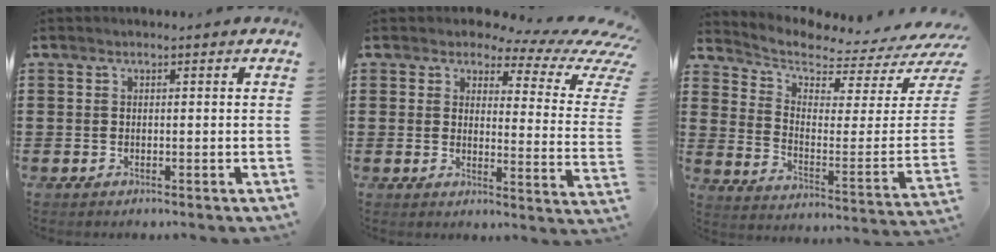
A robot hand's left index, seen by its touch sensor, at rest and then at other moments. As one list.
[{"total": 4.8, "force": [3.3, 1.9, 3.0], "torque": [-0.060, -0.018, 0.050]}, {"total": 4.2, "force": [3.9, 0.9, 1.5], "torque": [-0.048, -0.053, 0.060]}]